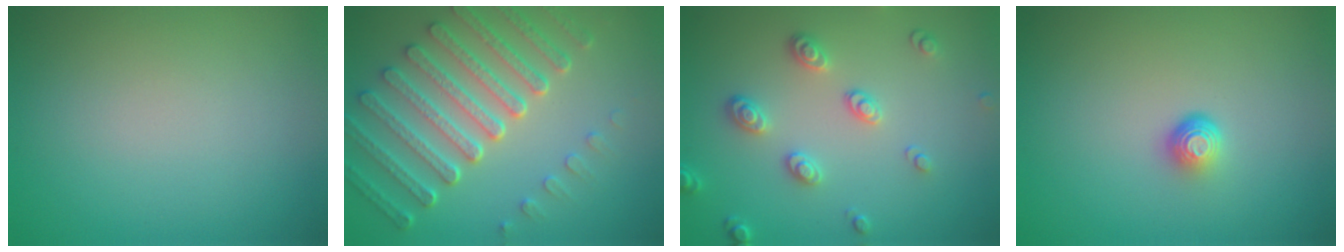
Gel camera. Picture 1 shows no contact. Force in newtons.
{"total": 7.3, "press": 5.5, "slide": 4.8}
{"total": 3.1, "press": 2.7, "slide": 1.4}
{"total": 1.7, "press": 1.1, "slide": 1.3}